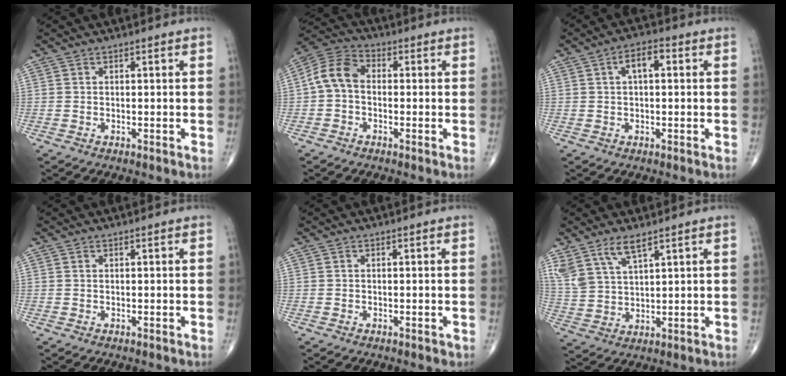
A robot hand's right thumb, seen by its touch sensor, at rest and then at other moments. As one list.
[{"total": 7.5, "force": [-0.4, 5.3, 5.4], "torque": [-0.096, 0.024, -0.022]}, {"total": 4.8, "force": [1.1, 2.3, 4.1], "torque": [-0.065, 0.013, 0.013]}, {"total": 0.0}, {"total": 0.0}, {"total": 7.2, "force": [5.1, 2.3, 4.6], "torque": [-0.096, -0.018, 0.111]}]